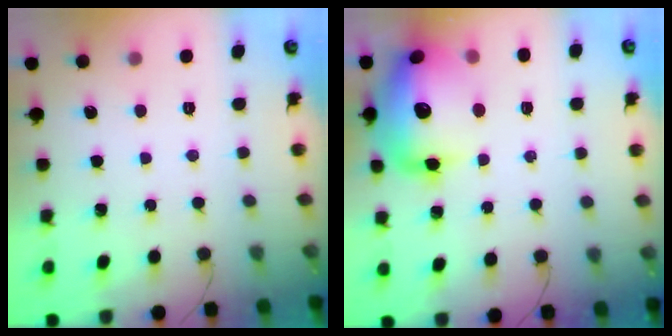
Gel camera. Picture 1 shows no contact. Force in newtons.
{"total": 20.0, "press": 19.6, "slide": 3.9}